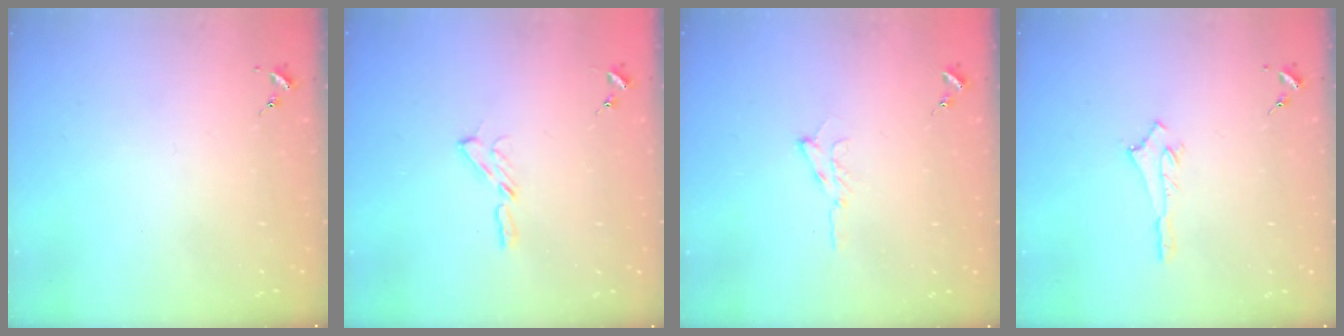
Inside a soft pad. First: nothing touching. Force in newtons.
{"total": 3.5, "press": 3.5, "slide": 0.4}
{"total": 6.1, "press": 6.1, "slide": 0.7}
{"total": 3.0, "press": 3.0, "slide": 0.2}